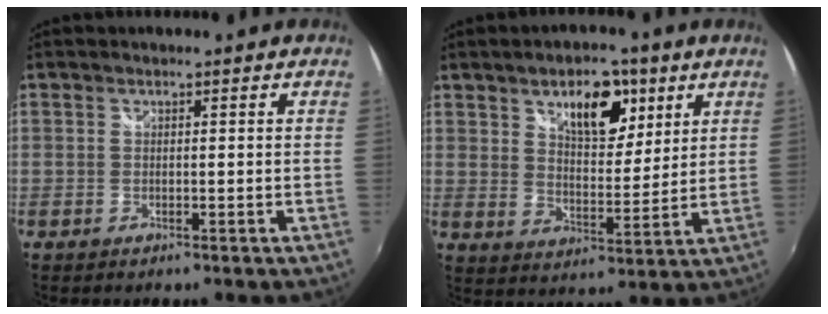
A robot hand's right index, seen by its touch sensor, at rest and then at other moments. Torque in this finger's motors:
{"motor_torque": [0.25, 0.21, 0.17, 0.08]}